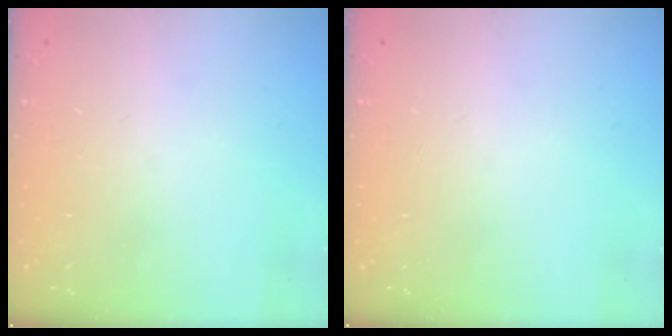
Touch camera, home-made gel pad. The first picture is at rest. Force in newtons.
{"total": 0.0}